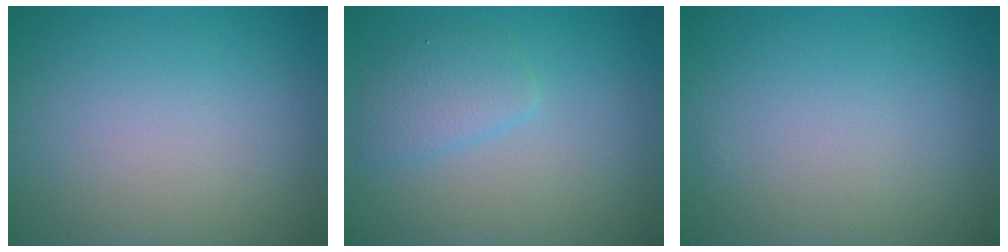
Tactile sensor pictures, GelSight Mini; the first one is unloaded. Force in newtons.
{"total": 2.2, "press": 2.2, "slide": 0.1}
{"total": 0.0}